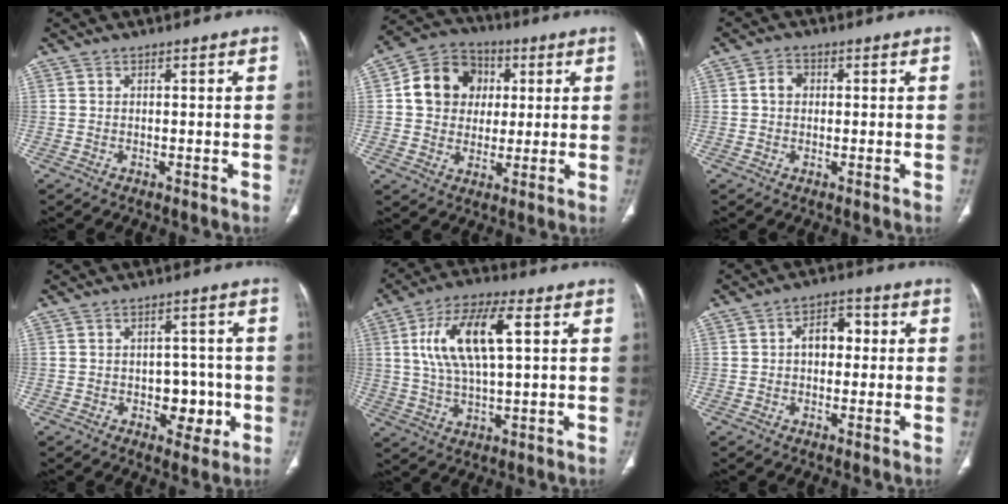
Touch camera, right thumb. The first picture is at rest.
{"total": 12.8, "force": [2.3, 11.0, 6.1], "torque": [-0.076, 0.010, 0.032]}
{"total": 2.8, "force": [0.3, 2.3, 1.6], "torque": [-0.022, 0.009, 0.002]}
{"total": 6.5, "force": [-1.6, 4.5, 4.4], "torque": [-0.021, 0.011, -0.016]}
{"total": 14.9, "force": [3.8, 5.7, 13.2], "torque": [-0.257, 0.011, 0.071]}
{"total": 5.9, "force": [0.5, 4.0, 4.3], "torque": [-0.045, 0.019, 0.001]}